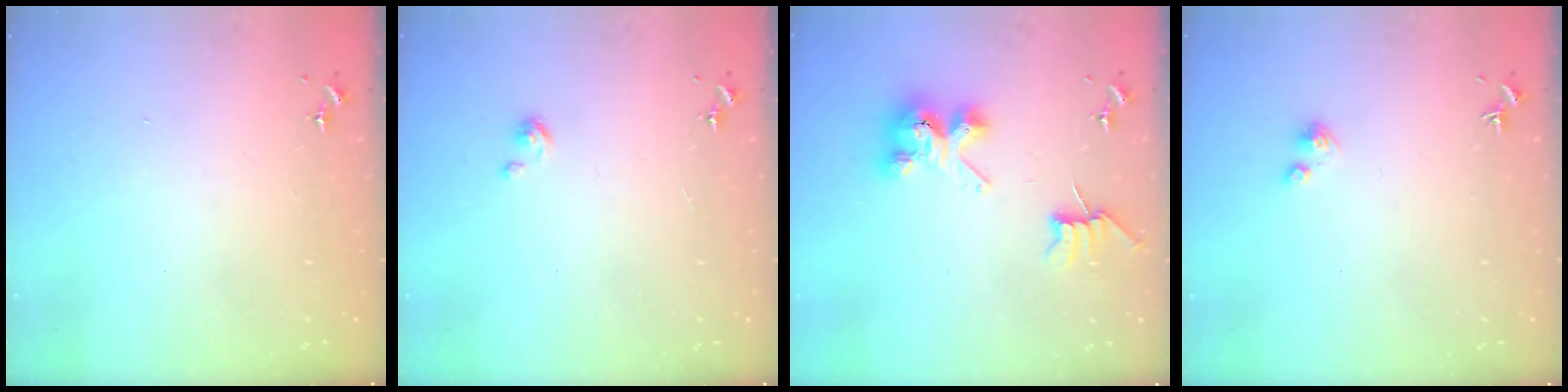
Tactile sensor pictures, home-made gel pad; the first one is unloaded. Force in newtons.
{"total": 2.7, "press": 2.7, "slide": 0.3}
{"total": 8.1, "press": 8.1, "slide": 0.9}
{"total": 2.8, "press": 2.8, "slide": 0.3}